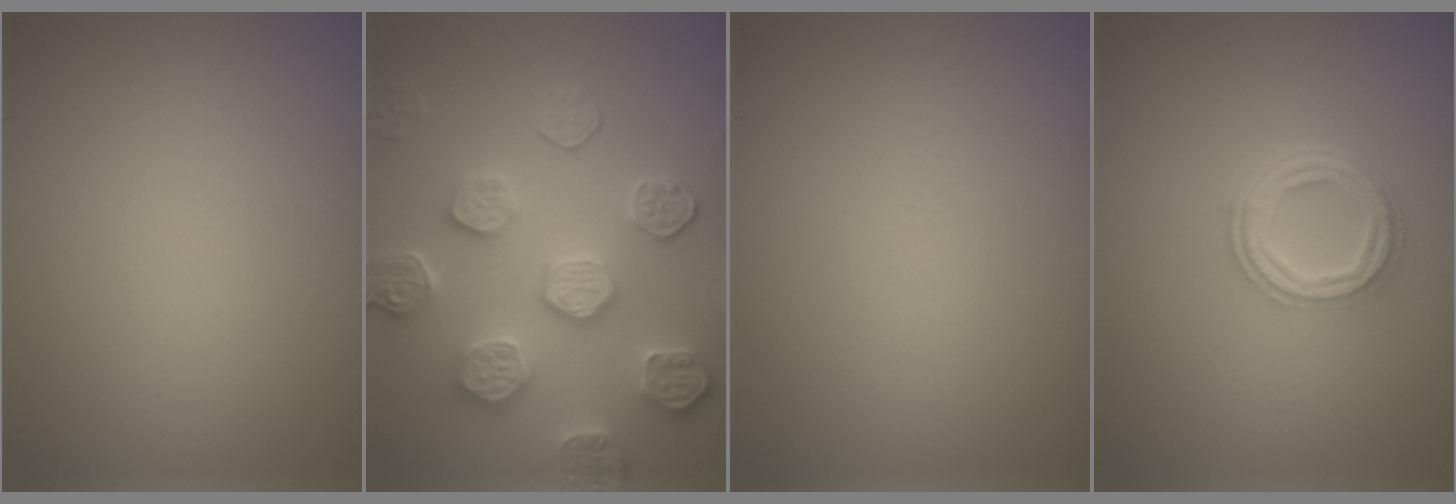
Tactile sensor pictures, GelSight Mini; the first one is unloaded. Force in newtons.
{"total": 5.6, "press": 5.1, "slide": 2.2}
{"total": 0.0}
{"total": 4.2, "press": 3.2, "slide": 2.8}